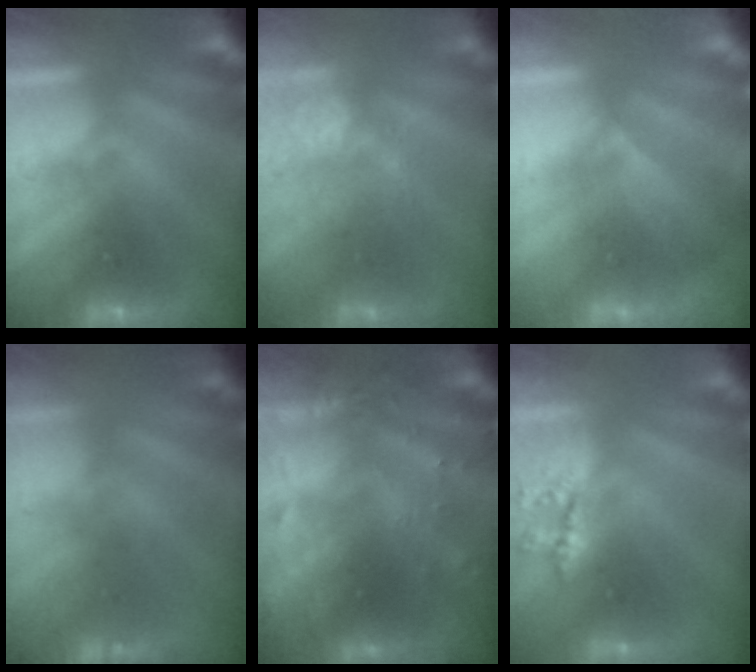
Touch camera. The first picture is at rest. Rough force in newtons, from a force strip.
{"total": 3.7}
{"total": 3.7}
{"total": 2.3}
{"total": 7.5}
{"total": 2.2}